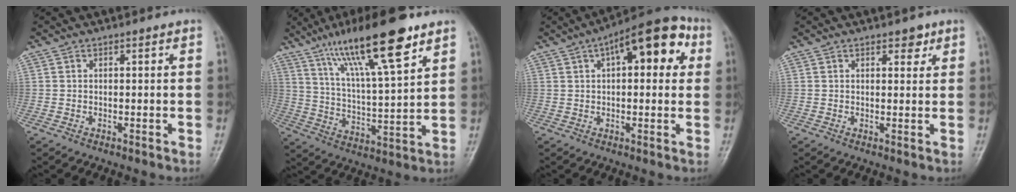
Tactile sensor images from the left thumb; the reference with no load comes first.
{"total": 18.4, "force": [11.4, 3.3, 14.0], "torque": [-0.229, -0.043, 0.203]}
{"total": 14.9, "force": [5.2, 6.6, 12.3], "torque": [-0.137, 0.025, 0.064]}
{"total": 2.4, "force": [1.5, 1.3, 1.4], "torque": [-0.004, -0.007, 0.021]}